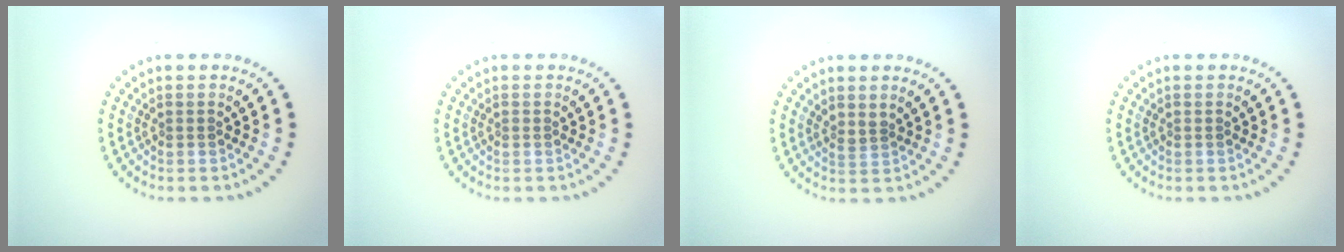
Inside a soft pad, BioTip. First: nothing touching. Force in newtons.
{"total": 0.0}
{"total": 0.9, "press": 0.6, "slide": 0.7}
{"total": 0.0}